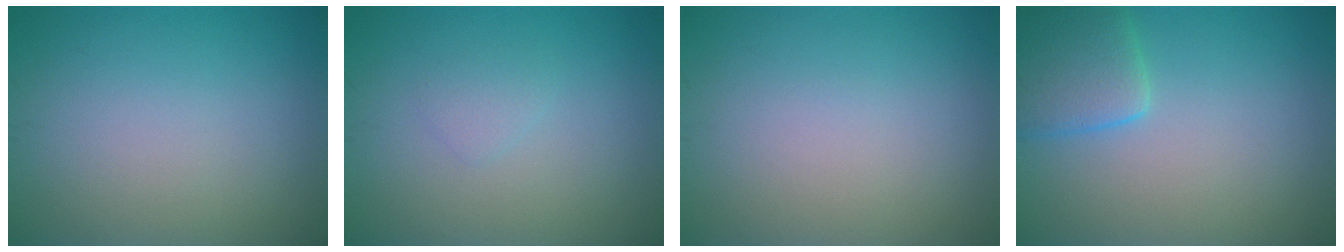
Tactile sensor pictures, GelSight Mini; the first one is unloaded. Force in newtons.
{"total": 0.9, "press": 0.9, "slide": 0.1}
{"total": 0.0}
{"total": 3.8, "press": 3.8, "slide": 0.2}